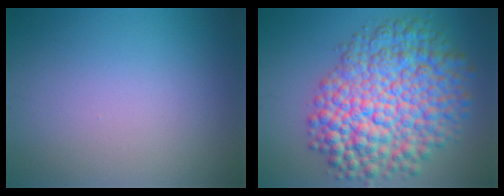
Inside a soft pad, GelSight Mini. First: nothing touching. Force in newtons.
{"total": 12.1, "press": 12.1, "slide": 0.3}